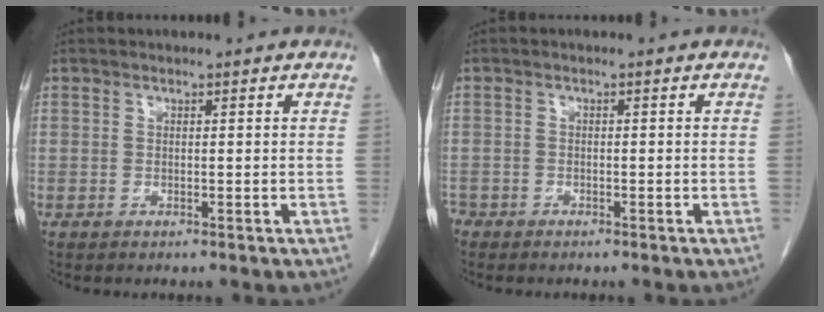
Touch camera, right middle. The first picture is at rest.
{"total": 1.9, "force": [-1.6, 1.0, 0.3], "torque": [-0.007, 0.001, -0.028]}